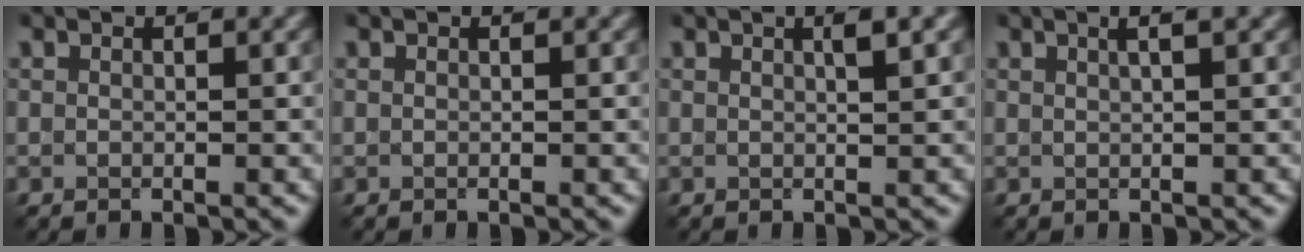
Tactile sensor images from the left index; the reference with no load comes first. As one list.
[{"total": 0.0}, {"total": 2.2, "force": [0.9, 0.5, 2.0], "torque": [-0.020, 0.007, 0.011]}, {"total": 2.2, "force": [1.2, 0.7, 1.7], "torque": [-0.013, 0.003, 0.004]}]